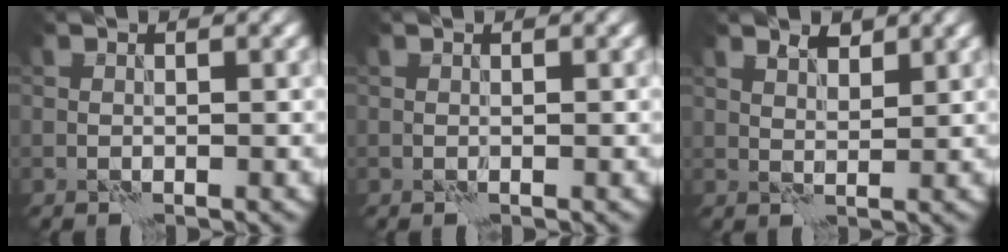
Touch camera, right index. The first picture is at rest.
{"total": 0.0}
{"total": 1.8, "force": [1.4, 0.6, 0.8], "torque": [-0.009, -0.006, 0.030]}